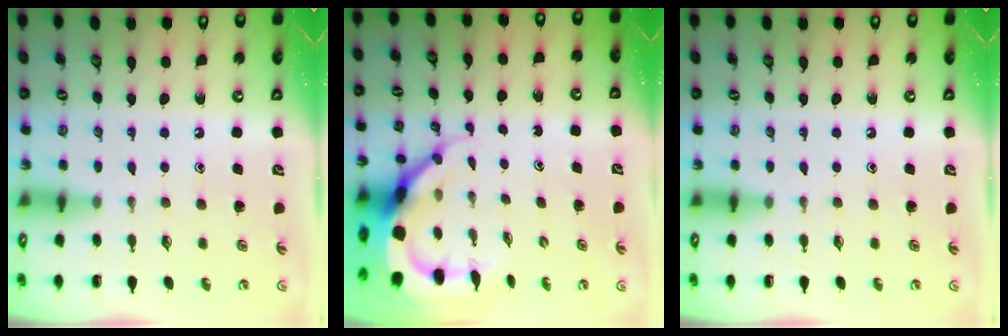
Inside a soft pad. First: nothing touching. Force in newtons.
{"total": 10.9, "press": 10.8, "slide": 1.2}
{"total": 0.0}